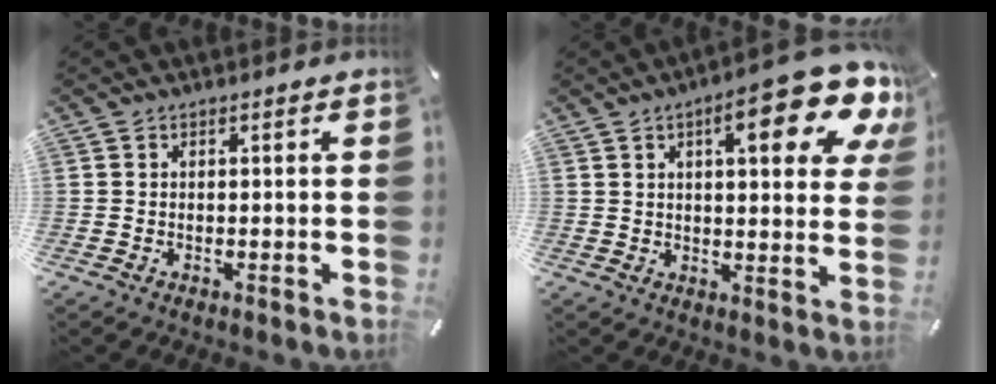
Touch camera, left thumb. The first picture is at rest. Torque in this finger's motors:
{"motor_torque": [2.61, 2.40, 1.51, -1.26, 0.41]}